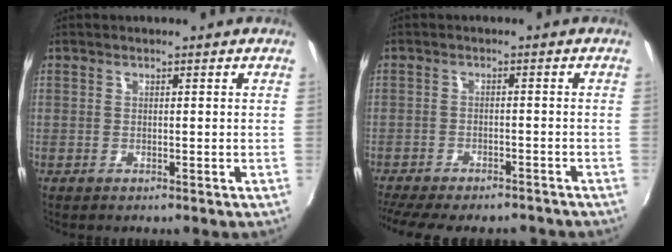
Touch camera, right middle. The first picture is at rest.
{"total": 13.2, "force": [-11.2, 3.6, 5.8], "torque": [-0.127, -0.029, -0.162]}